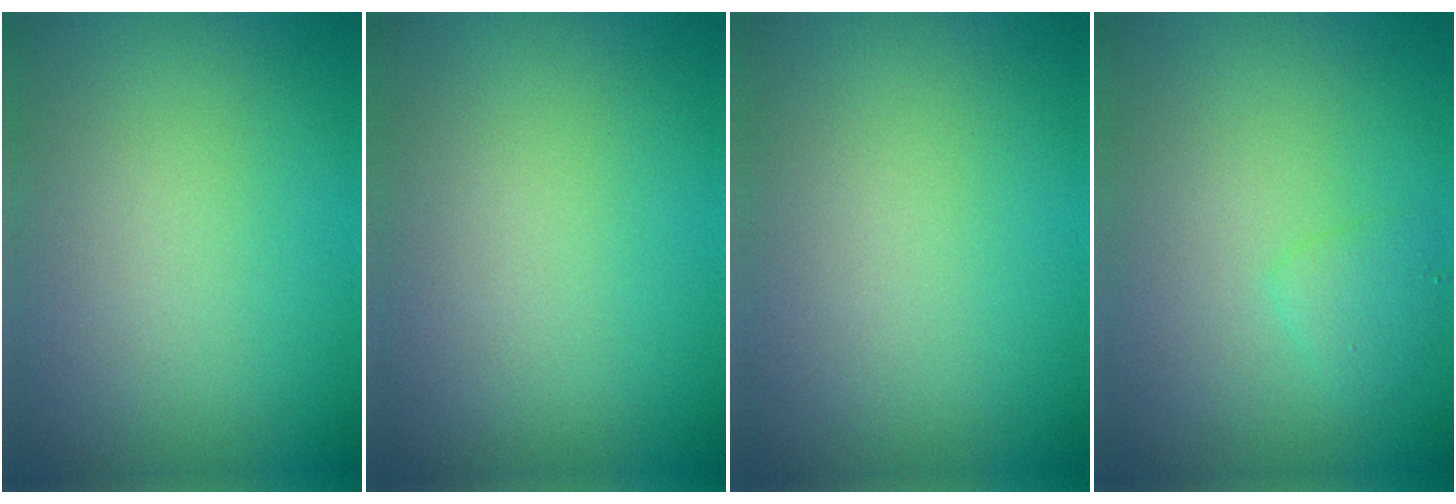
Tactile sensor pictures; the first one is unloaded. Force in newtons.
{"total": 0.0}
{"total": 0.0}
{"total": 1.4, "press": 1.4, "slide": 0.1}